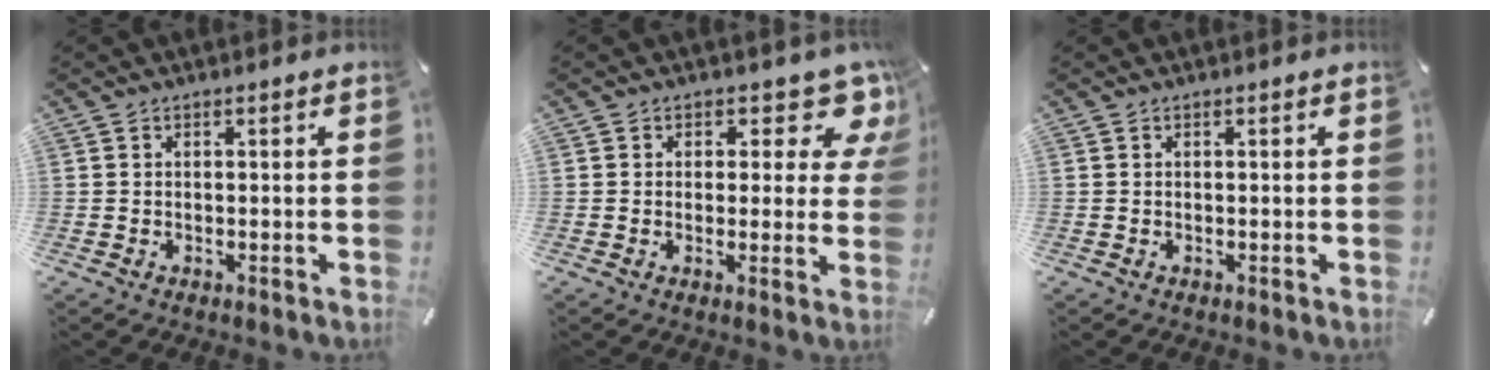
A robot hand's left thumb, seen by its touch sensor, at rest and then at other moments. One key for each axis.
{"total": 8.2, "fx": 4.7, "fy": 4.6, "fz": 4.9, "tx": -0.045, "ty": -0.035, "tz": 0.076}
{"total": 0.0}